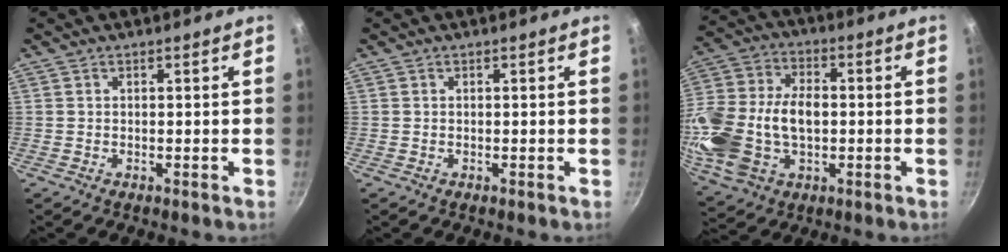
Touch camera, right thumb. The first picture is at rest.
{"total": 0.0}
{"total": 19.8, "force": [-1.8, 13.0, 14.8], "torque": [-0.292, 0.028, -0.028]}